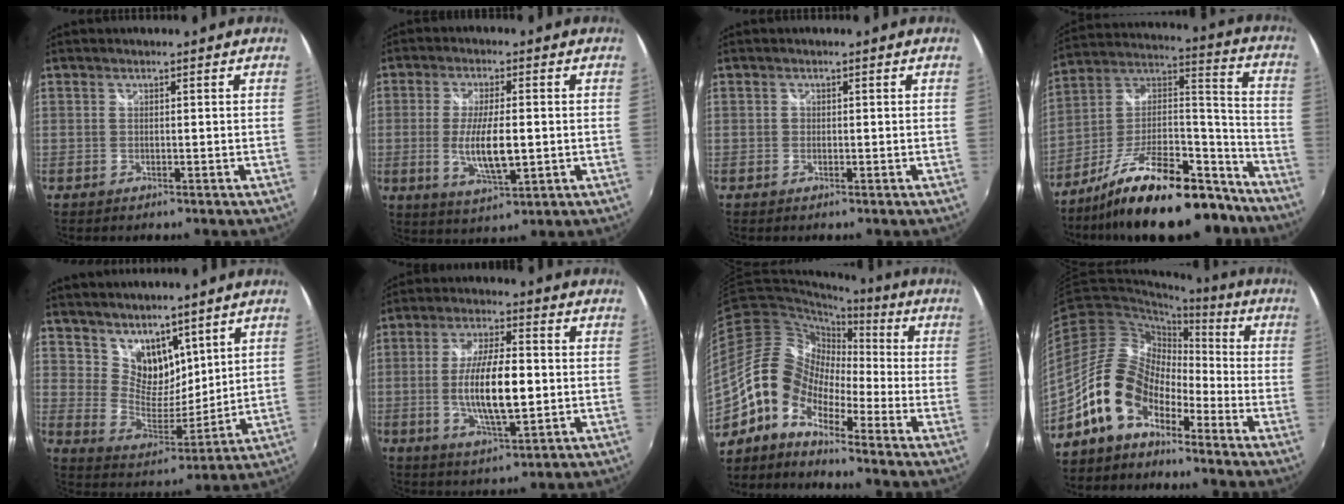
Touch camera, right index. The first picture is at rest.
{"total": 9.0, "force": [-1.1, 2.6, 8.5], "torque": [-0.163, -0.014, -0.016]}
{"total": 0.6, "force": [-0.1, 0.5, 0.0], "torque": [0.002, -0.001, -0.005]}
{"total": 26.0, "force": [-18.8, 9.3, 15.3], "torque": [-0.251, 0.019, -0.285]}
{"total": 11.0, "force": [7.9, 6.3, 4.5], "torque": [-0.074, 0.000, 0.157]}
{"total": 12.2, "force": [-1.1, 3.6, 11.6], "torque": [-0.219, -0.006, -0.017]}
{"total": 10.8, "force": [-6.2, 6.6, 5.9], "torque": [-0.101, 0.030, -0.147]}
{"total": 12.5, "force": [-7.9, 7.1, 6.6], "torque": [-0.125, 0.024, -0.156]}